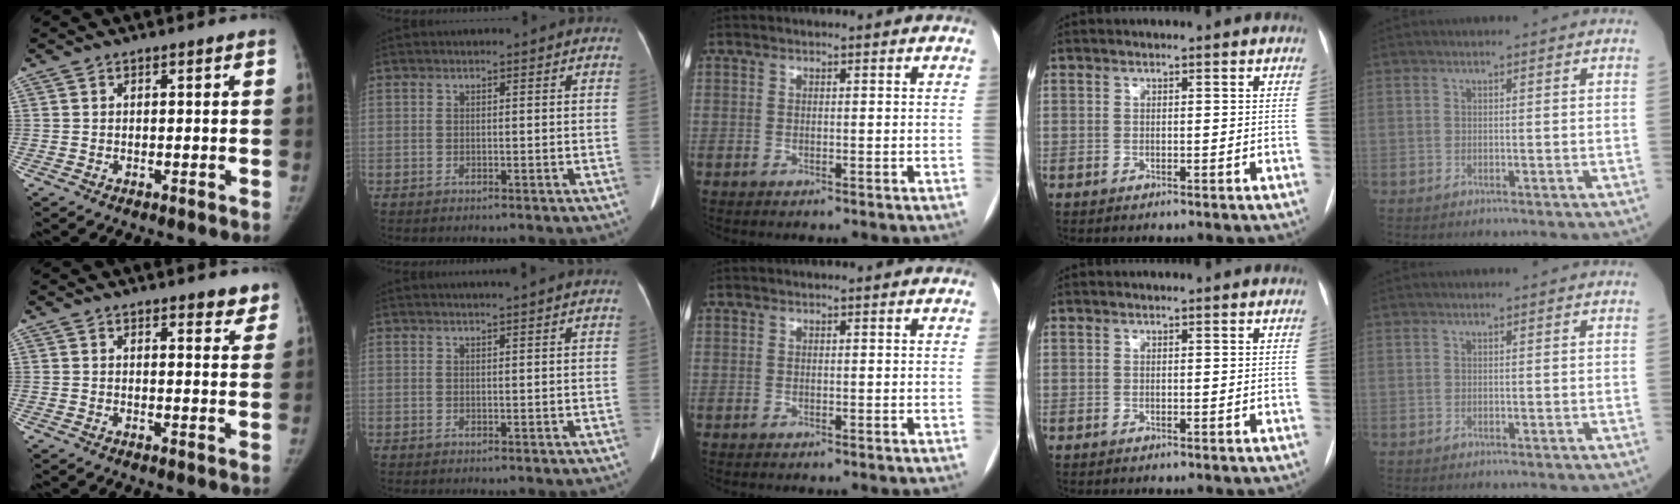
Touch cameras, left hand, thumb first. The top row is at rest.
{"thumb": {"total": 4.3, "force": [3.5, 1.6, 1.9], "torque": [0.007, -0.017, 0.038]}, "index": {"total": 2.1, "force": [1.8, -0.5, 0.9], "torque": [-0.013, 0.006, 0.029]}}